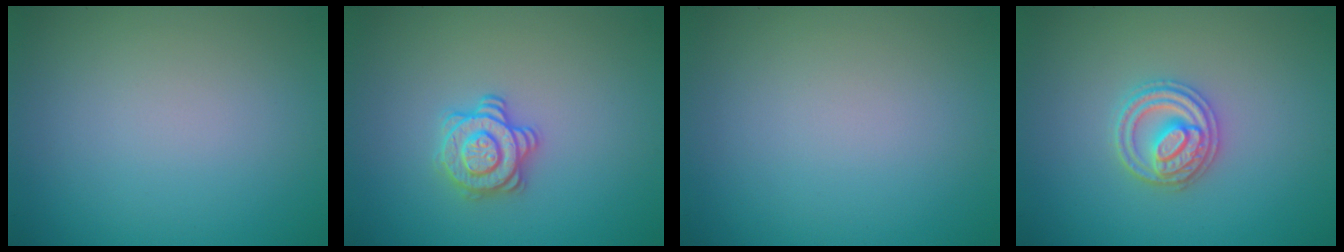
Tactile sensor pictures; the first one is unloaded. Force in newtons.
{"total": 2.8, "press": 2.7, "slide": 0.9}
{"total": 0.0}
{"total": 3.0, "press": 3.0, "slide": 0.4}